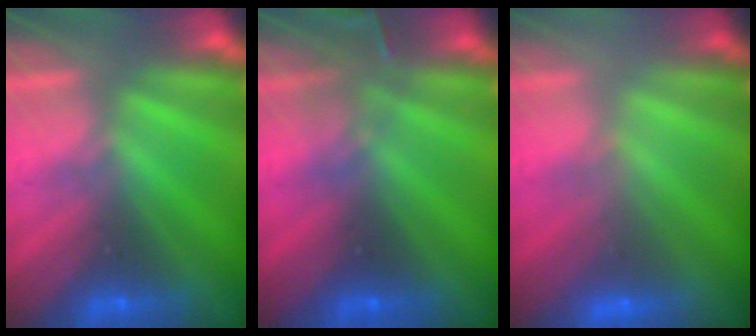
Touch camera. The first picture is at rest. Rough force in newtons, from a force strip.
{"total": 3.0}
{"total": 2.4}